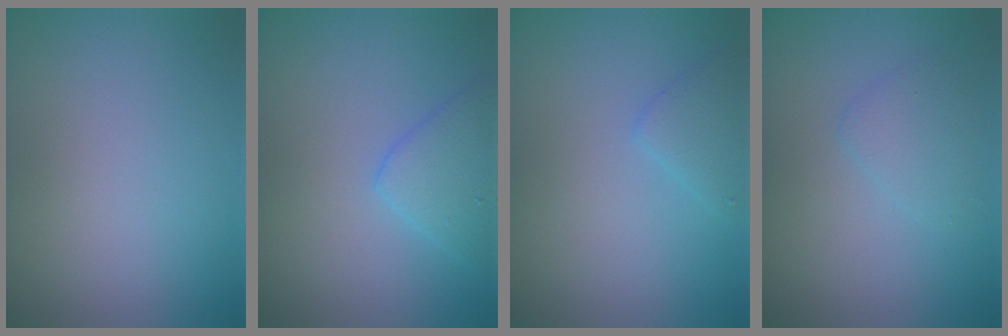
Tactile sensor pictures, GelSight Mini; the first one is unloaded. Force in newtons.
{"total": 2.8, "press": 2.8, "slide": 0.2}
{"total": 1.7, "press": 1.7, "slide": 0.1}
{"total": 1.6, "press": 1.6, "slide": 0.1}